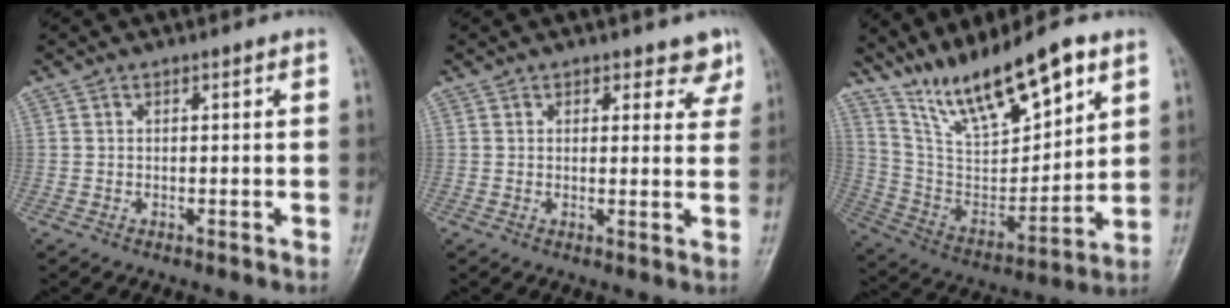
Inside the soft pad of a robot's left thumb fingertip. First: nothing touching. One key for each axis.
{"total": 4.1, "fx": 3.0, "fy": 2.4, "fz": 1.5, "tx": 0.021, "ty": -0.016, "tz": 0.031}
{"total": 19.2, "fx": 12.9, "fy": 5.9, "fz": 13.0, "tx": -0.193, "ty": -0.057, "tz": 0.246}